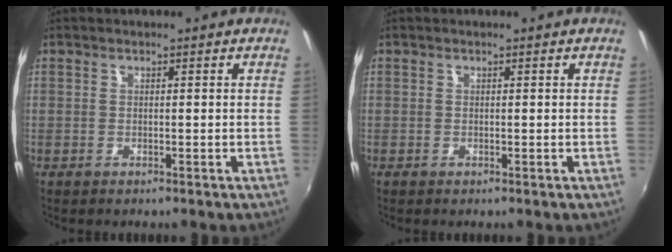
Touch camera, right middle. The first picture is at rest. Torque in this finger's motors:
{"motor_torque": [-0.29, 0.07, -0.04, 0.00]}